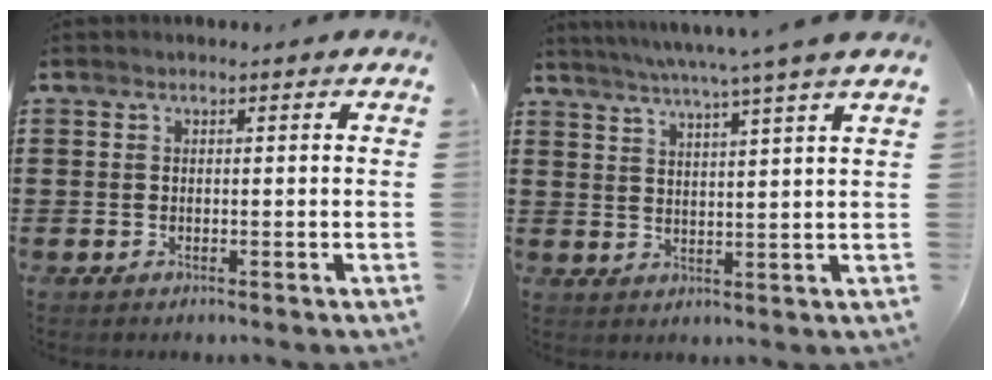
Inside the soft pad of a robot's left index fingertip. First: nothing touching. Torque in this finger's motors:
{"motor_torque": [1.28, -0.86, 0.58, 0.21]}